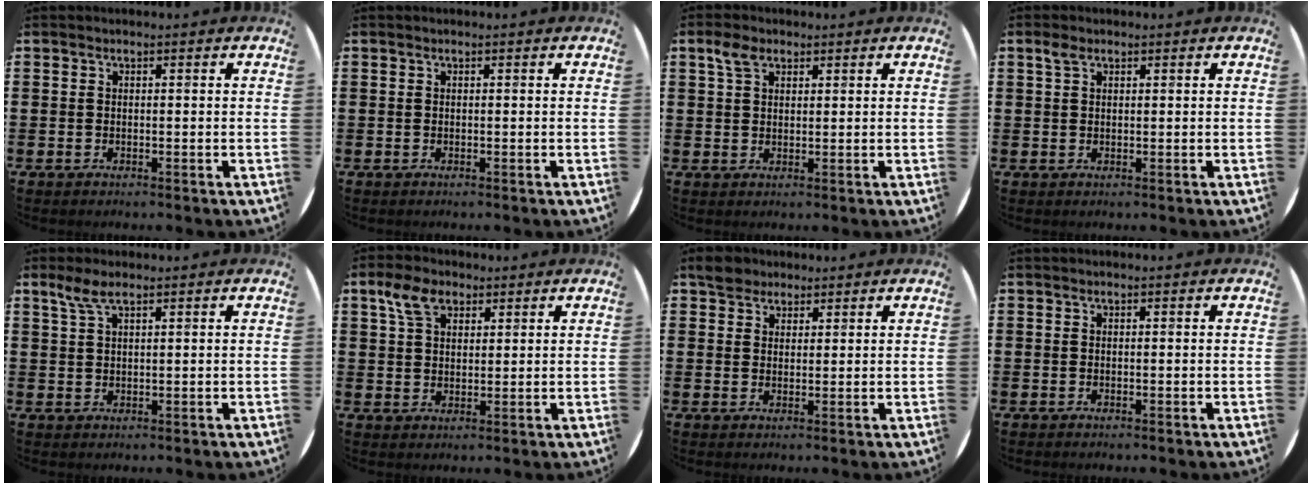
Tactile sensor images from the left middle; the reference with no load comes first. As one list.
[{"total": 0.0}, {"total": 3.0, "force": [2.0, 1.8, 1.4], "torque": [-0.023, 0.005, 0.035]}, {"total": 1.5, "force": [0.9, 0.9, 0.7], "torque": [-0.008, 0.003, 0.015]}, {"total": 2.8, "force": [1.9, 0.7, 1.9], "torque": [-0.041, 0.005, 0.034]}, {"total": 5.1, "force": [3.2, 3.0, 2.6], "torque": [-0.053, 0.009, 0.057]}, {"total": 3.2, "force": [2.7, 1.7, 0.1], "torque": [0.005, 0.002, 0.050]}, {"total": 0.0}]